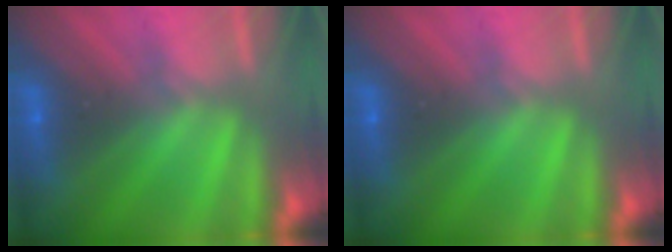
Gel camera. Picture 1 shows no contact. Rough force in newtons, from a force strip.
{"total": 0.0}